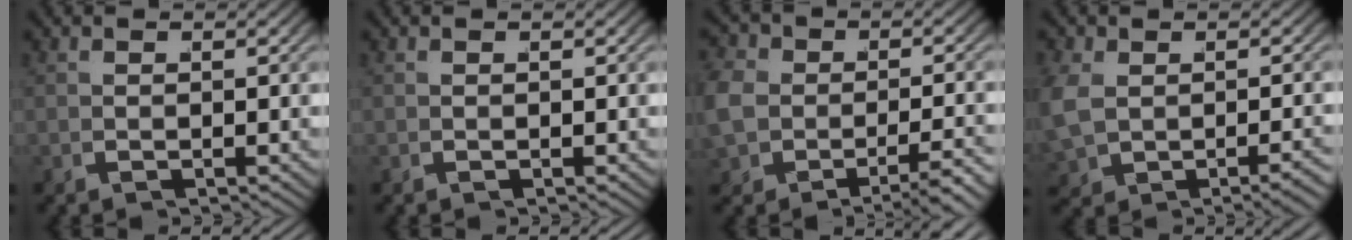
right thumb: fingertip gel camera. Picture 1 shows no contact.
{"total": 0.0}
{"total": 4.6, "force": [-2.1, 3.4, 2.3], "torque": [-0.053, -0.010, -0.034]}
{"total": 3.3, "force": [-0.7, 2.6, 2.0], "torque": [-0.057, -0.008, -0.002]}